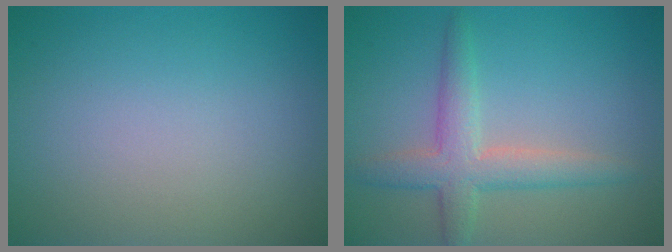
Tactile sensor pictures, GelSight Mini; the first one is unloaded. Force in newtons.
{"total": 3.9, "press": 3.9, "slide": 0.1}